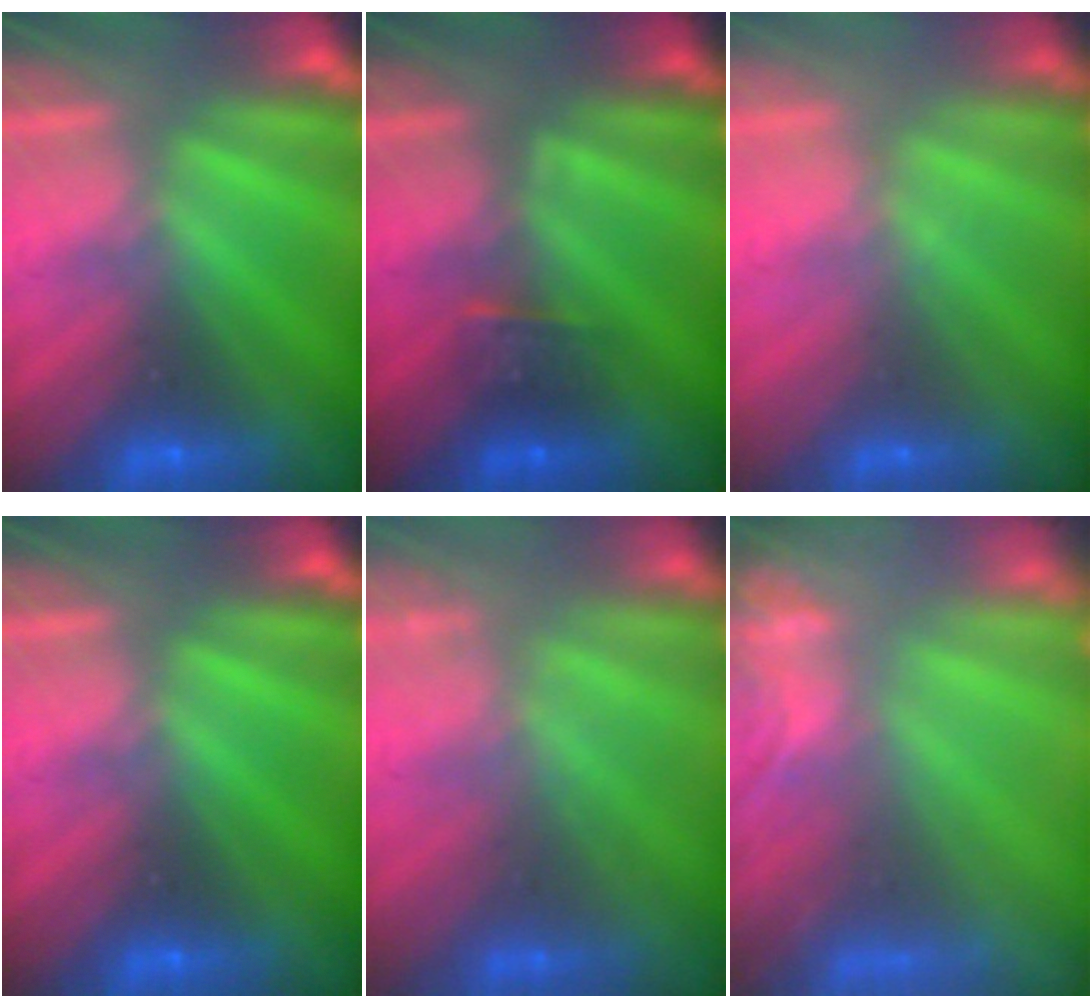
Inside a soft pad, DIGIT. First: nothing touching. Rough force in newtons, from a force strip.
{"total": 2.4}
{"total": 2.2}
{"total": 0.0}
{"total": 1.9}
{"total": 6.9}